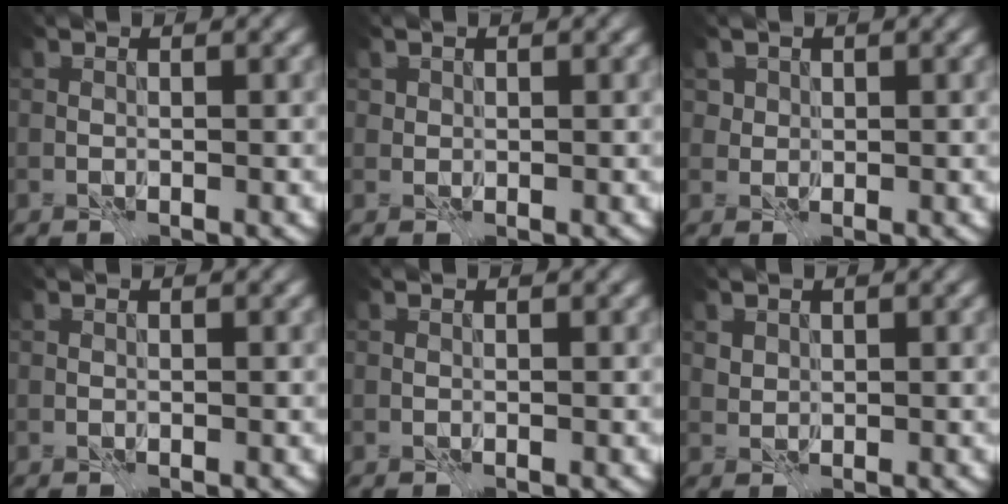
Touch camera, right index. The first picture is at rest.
{"total": 0.6, "force": [0.2, 0.6, -0.1], "torque": [0.004, 0.000, 0.002]}
{"total": 1.4, "force": [0.5, 1.3, -0.1], "torque": [0.013, 0.002, 0.008]}
{"total": 0.0}
{"total": 0.0}
{"total": 1.2, "force": [0.8, 0.9, 0.0], "torque": [0.002, -0.001, 0.016]}